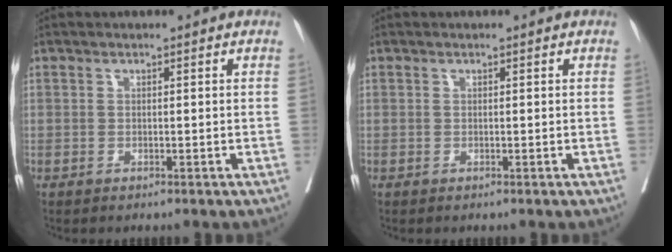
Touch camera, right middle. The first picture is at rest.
{"total": 0.0}